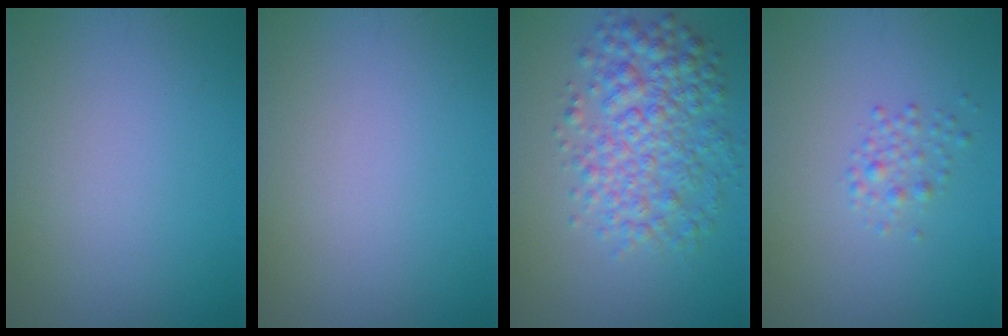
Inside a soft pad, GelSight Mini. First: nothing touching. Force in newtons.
{"total": 0.0}
{"total": 5.9, "press": 5.9, "slide": 0.1}
{"total": 1.4, "press": 1.4, "slide": 0.0}